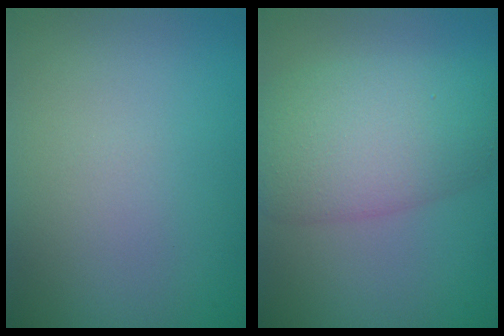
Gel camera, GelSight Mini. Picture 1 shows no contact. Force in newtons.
{"total": 7.9, "press": 7.9, "slide": 0.4}